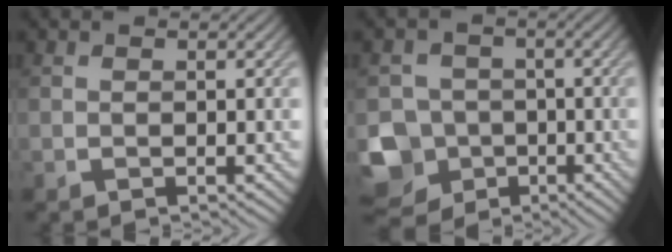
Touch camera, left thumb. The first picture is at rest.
{"total": 12.8, "force": [-6.4, 10.6, 3.4], "torque": [-0.114, -0.047, -0.115]}